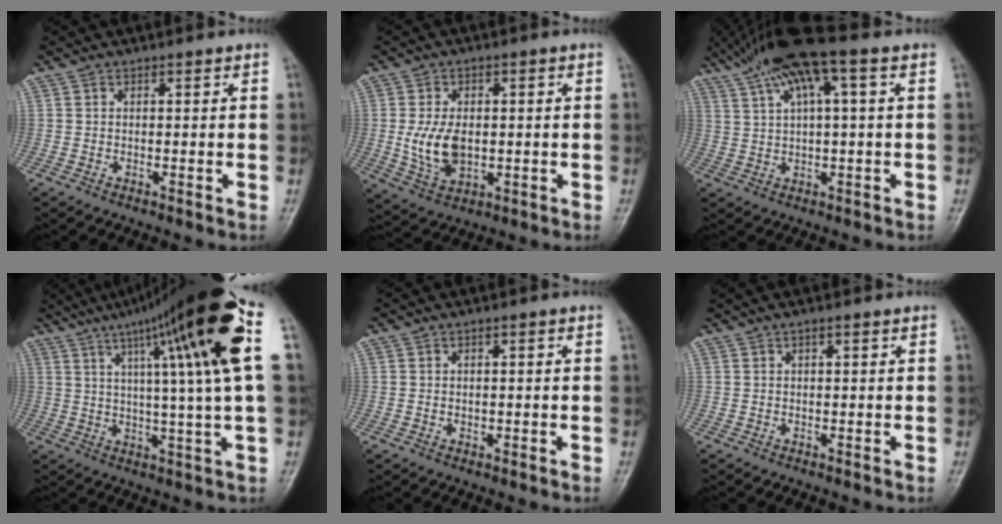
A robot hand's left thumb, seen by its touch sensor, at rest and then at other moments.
{"total": 8.1, "force": [-0.3, 5.0, 6.4], "torque": [-0.115, -0.006, 0.003]}
{"total": 12.3, "force": [5.8, 2.3, 10.6], "torque": [-0.205, 0.030, 0.106]}
{"total": 23.1, "force": [9.2, 1.6, 21.1], "torque": [-0.319, 0.004, 0.135]}
{"total": 0.5, "force": [0.1, 0.4, 0.3], "torque": [-0.003, 0.000, 0.002]}
{"total": 1.1, "force": [0.6, 0.3, 0.9], "torque": [-0.017, 0.007, 0.010]}